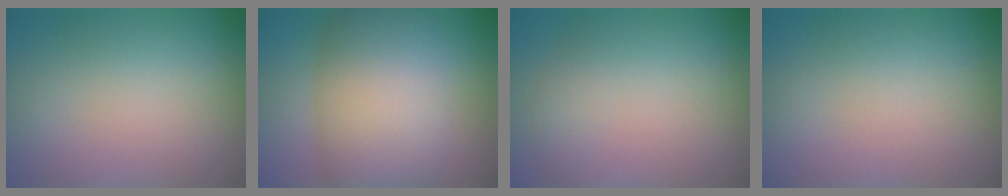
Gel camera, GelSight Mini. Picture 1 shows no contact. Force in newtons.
{"total": 11.5, "press": 11.5, "slide": 0.5}
{"total": 1.1, "press": 1.1, "slide": 0.1}
{"total": 0.0}